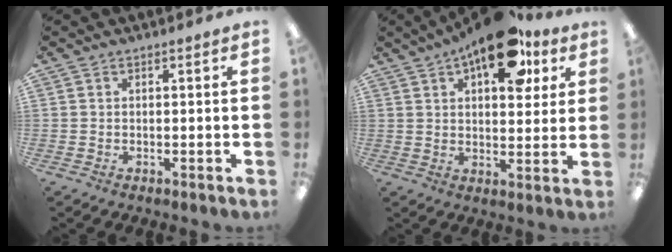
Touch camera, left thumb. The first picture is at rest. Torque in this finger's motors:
{"motor_torque": [-0.02, 1.08, 1.96, -0.82, 0.24]}